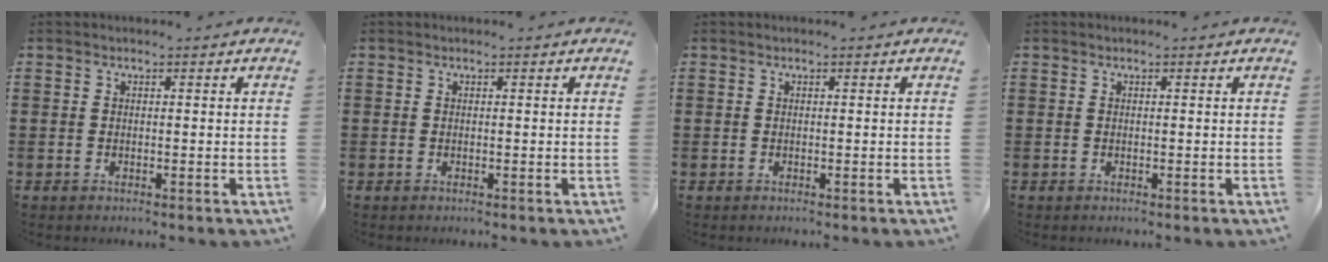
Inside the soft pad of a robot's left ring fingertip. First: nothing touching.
{"total": 0.0}
{"total": 0.0}
{"total": 0.0}